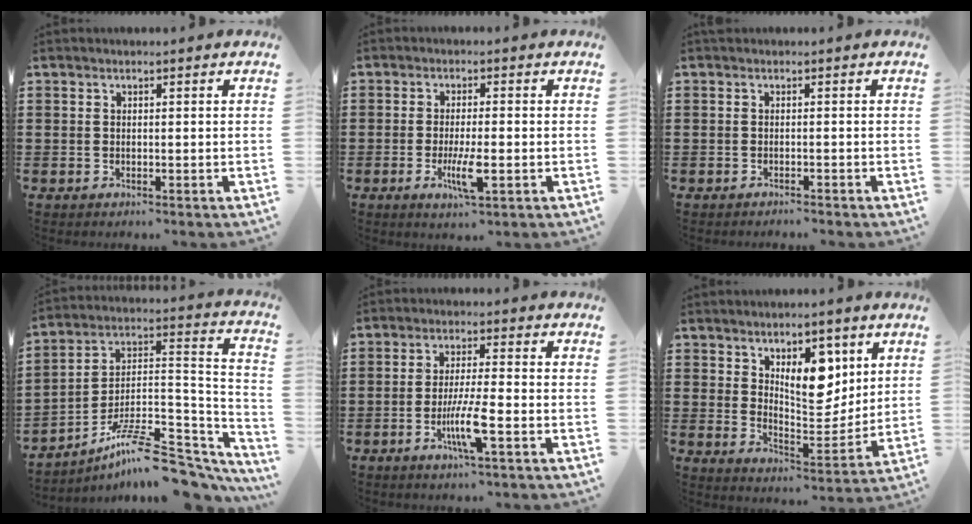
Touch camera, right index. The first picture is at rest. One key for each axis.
{"total": 5.5, "fx": -1.7, "fy": 1.1, "fz": 5.1, "tx": -0.105, "ty": -0.012, "tz": -0.033}
{"total": 0.6, "fx": -0.6, "fy": 0.2, "fz": 0.0, "tx": -0.001, "ty": 0.002, "tz": -0.014}
{"total": 11.3, "fx": -8.5, "fy": 2.2, "fz": 7.1, "tx": -0.119, "ty": 0.016, "tz": -0.163}
{"total": 6.6, "fx": -2.5, "fy": 0.4, "fz": 6.1, "tx": -0.120, "ty": -0.017, "tz": -0.047}
{"total": 9.2, "fx": 4.8, "fy": 5.1, "fz": 6.0, "tx": -0.086, "ty": -0.022, "tz": 0.081}